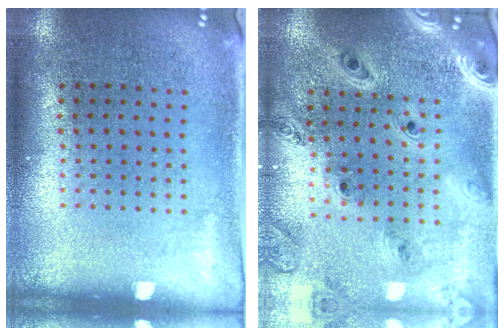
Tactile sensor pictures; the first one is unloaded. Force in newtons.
{"total": 1.8, "press": 1.7, "slide": 0.4}